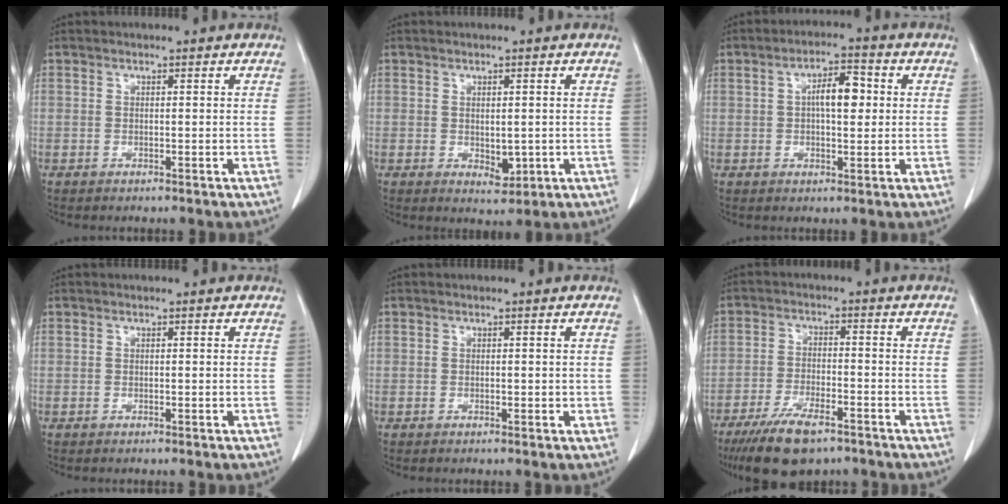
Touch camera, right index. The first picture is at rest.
{"total": 3.0, "force": [-0.3, 1.7, 2.5], "torque": [-0.034, -0.008, 0.005]}
{"total": 6.0, "force": [0.9, 2.3, 5.4], "torque": [-0.089, 0.015, 0.012]}
{"total": 0.0}
{"total": 1.1, "force": [0.0, 0.8, 0.7], "torque": [-0.005, 0.004, 0.000]}
{"total": 9.5, "force": [-6.8, 3.0, 6.0], "torque": [-0.107, -0.014, -0.117]}